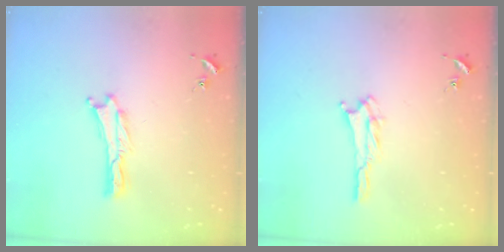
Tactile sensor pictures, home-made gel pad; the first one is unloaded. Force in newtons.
{"total": 1.8, "press": 1.8, "slide": 0.2}